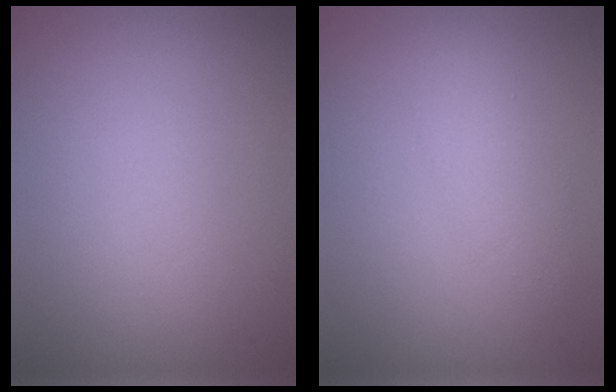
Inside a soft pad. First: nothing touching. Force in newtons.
{"total": 2.1, "press": 2.1, "slide": 0.1}